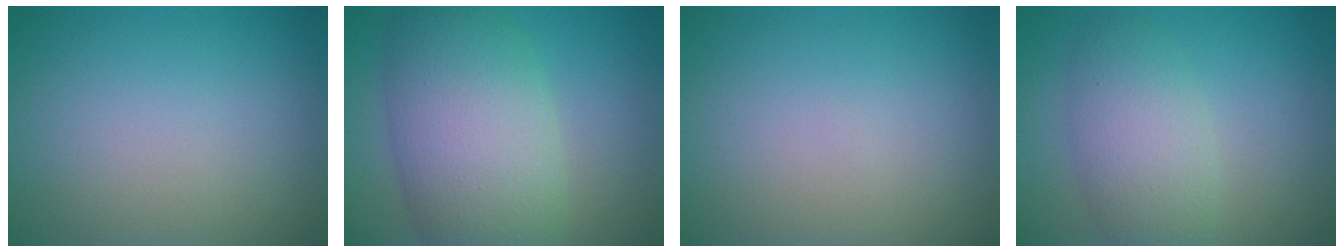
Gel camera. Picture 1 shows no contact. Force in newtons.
{"total": 9.8, "press": 9.8, "slide": 0.3}
{"total": 0.0}
{"total": 4.6, "press": 4.6, "slide": 0.1}